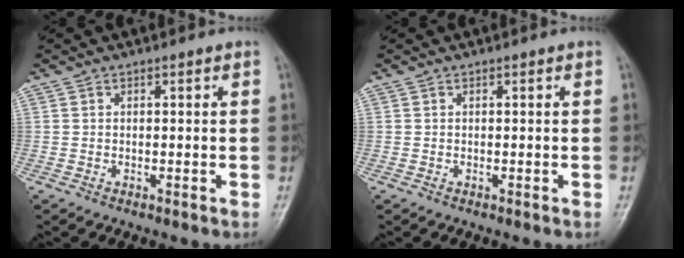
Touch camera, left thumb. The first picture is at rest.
{"total": 0.0}